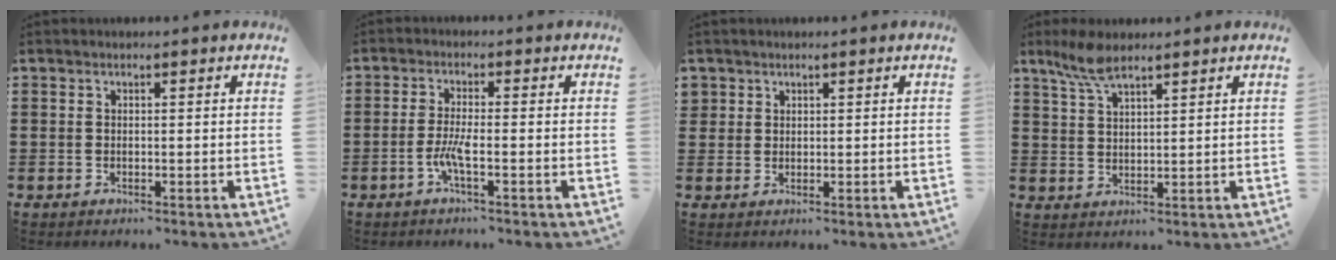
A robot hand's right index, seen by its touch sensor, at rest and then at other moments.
{"total": 3.6, "force": [-1.6, 0.3, 3.2], "torque": [-0.076, -0.009, -0.036]}
{"total": 1.8, "force": [1.2, 1.3, 0.0], "torque": [-0.005, 0.007, 0.024]}
{"total": 5.2, "force": [3.8, 1.4, 3.1], "torque": [-0.071, 0.002, 0.070]}